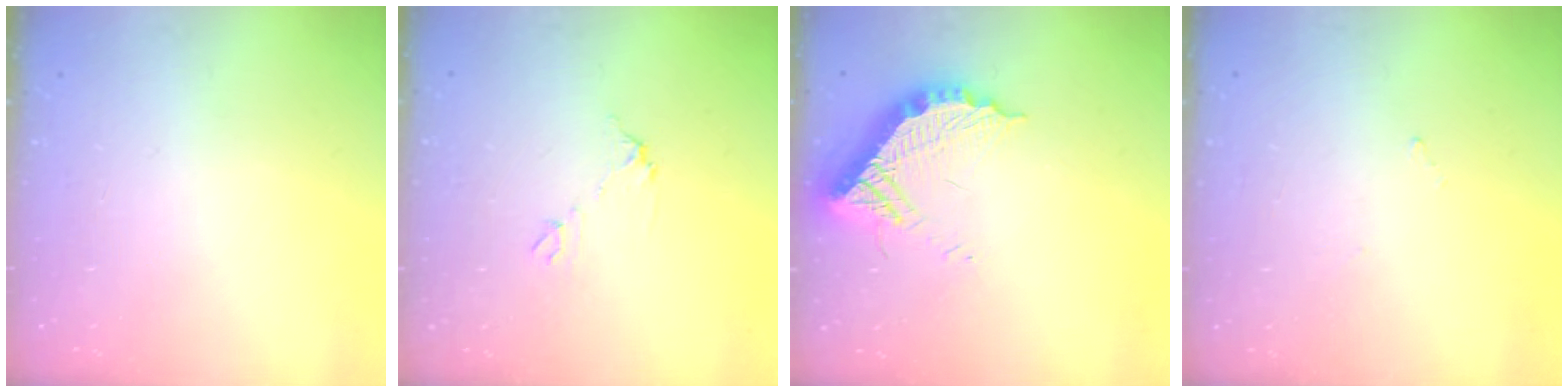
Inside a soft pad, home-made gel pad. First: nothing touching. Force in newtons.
{"total": 5.5, "press": 5.5, "slide": 0.3}
{"total": 14.5, "press": 14.4, "slide": 1.4}
{"total": 6.6, "press": 6.6, "slide": 0.3}